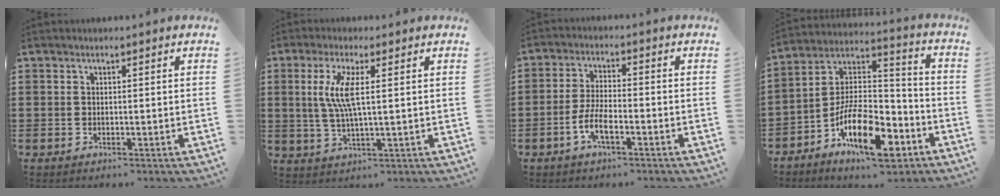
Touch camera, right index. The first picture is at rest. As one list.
[{"total": 6.2, "force": [1.3, 0.9, 6.0], "torque": [-0.138, -0.011, 0.012]}, {"total": 5.0, "force": [-2.4, 1.5, 4.2], "torque": [-0.103, -0.006, -0.053]}, {"total": 15.2, "force": [-8.6, 6.2, 10.8], "torque": [-0.198, 0.035, -0.151]}]